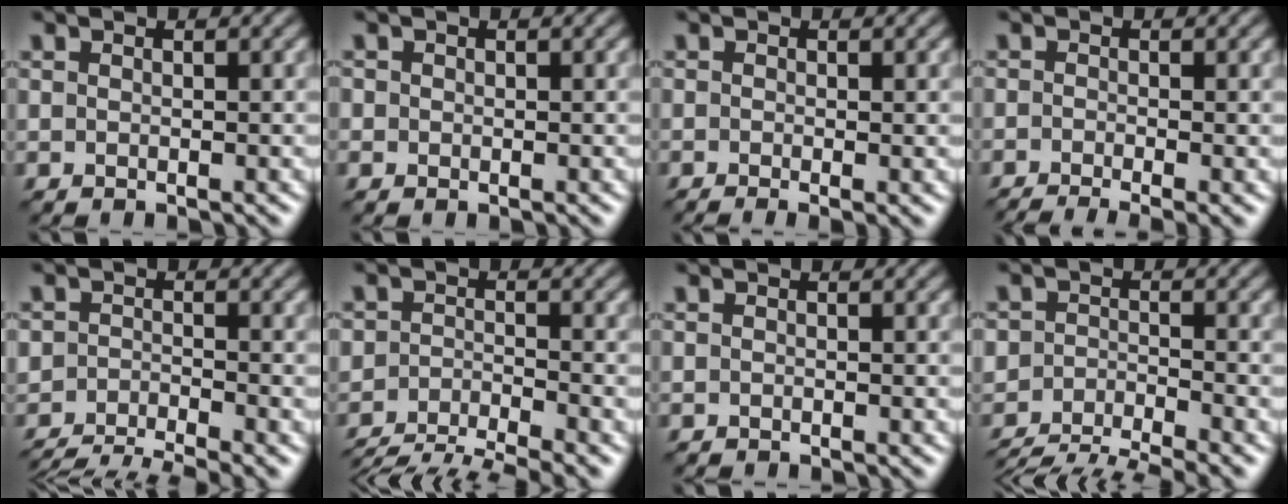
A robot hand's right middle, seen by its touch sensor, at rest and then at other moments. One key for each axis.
{"total": 0.6, "fx": 0.0, "fy": 0.5, "fz": 0.0, "tx": 0.007, "ty": -0.001, "tz": -0.003}
{"total": 1.5, "fx": -0.6, "fy": 0.2, "fz": 1.3, "tx": -0.020, "ty": -0.007, "tz": -0.011}
{"total": 3.4, "fx": -2.3, "fy": 0.7, "fz": 2.5, "tx": -0.034, "ty": -0.012, "tz": -0.042}
{"total": 6.8, "fx": -6.2, "fy": 1.3, "fz": 2.6, "tx": -0.041, "ty": -0.014, "tz": -0.103}
{"total": 5.7, "fx": -5.2, "fy": 1.2, "fz": 2.1, "tx": -0.036, "ty": -0.014, "tz": -0.090}
{"total": 0.6, "fx": -0.5, "fy": -0.1, "fz": -0.1, "tx": 0.004, "ty": -0.003, "tz": -0.010}
{"total": 6.5, "fx": -6.0, "fy": 1.3, "fz": 2.0, "tx": -0.031, "ty": -0.013, "tz": -0.102}